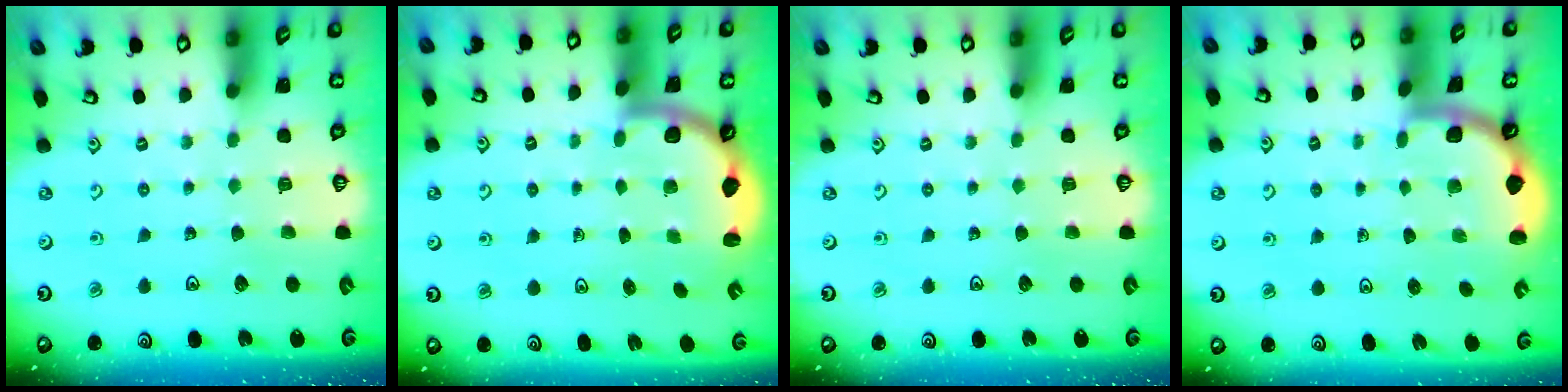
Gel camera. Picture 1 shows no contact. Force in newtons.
{"total": 2.4, "press": 2.3, "slide": 0.6}
{"total": 0.0}
{"total": 1.7, "press": 1.7, "slide": 0.0}